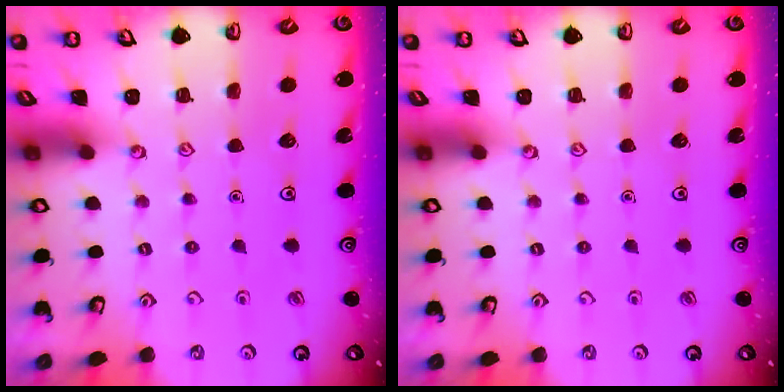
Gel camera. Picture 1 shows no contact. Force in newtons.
{"total": 0.0}